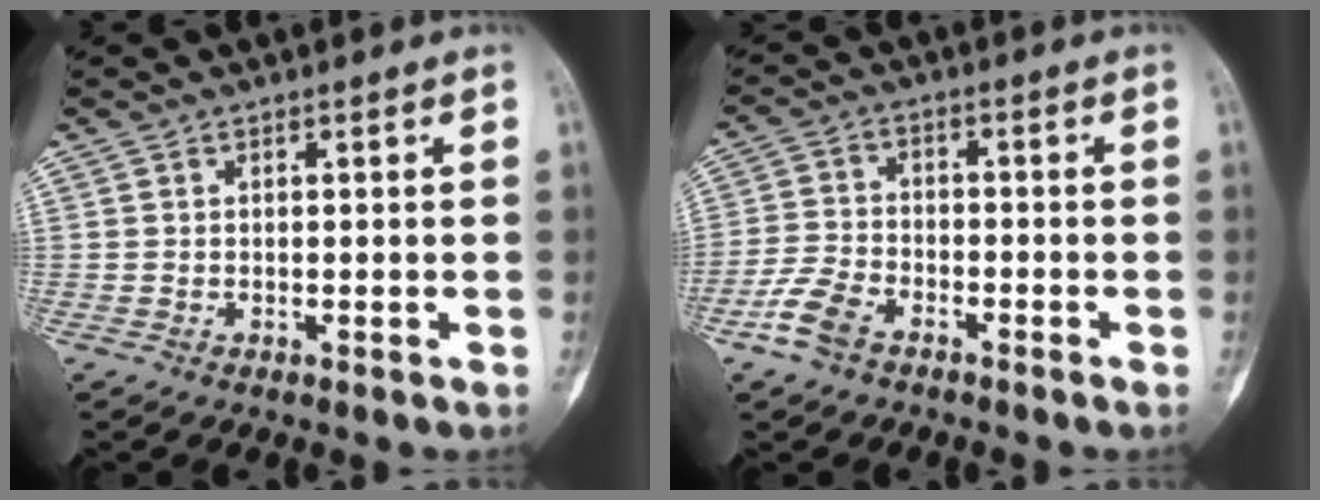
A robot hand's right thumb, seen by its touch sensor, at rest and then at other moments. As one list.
[{"total": 6.7, "force": [-4.3, 3.5, 3.8], "torque": [-0.084, 0.017, -0.088]}]